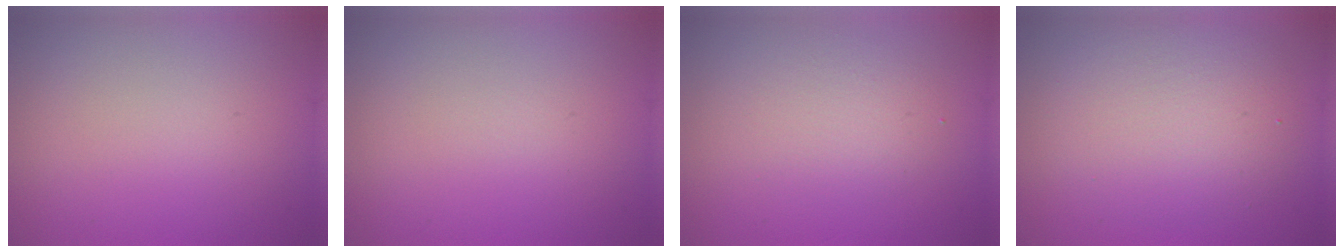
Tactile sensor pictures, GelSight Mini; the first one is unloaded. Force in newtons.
{"total": 0.0}
{"total": 2.4, "press": 2.4, "slide": 0.1}
{"total": 5.2, "press": 5.2, "slide": 0.3}